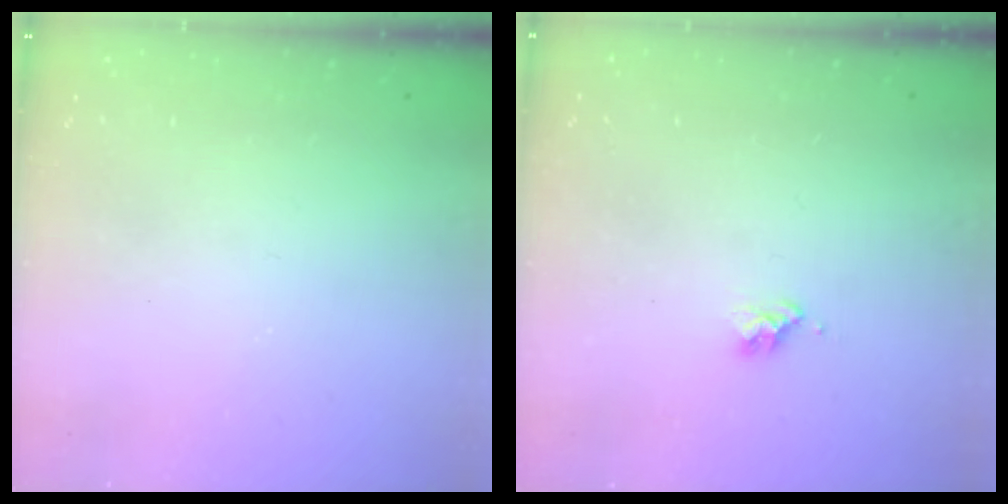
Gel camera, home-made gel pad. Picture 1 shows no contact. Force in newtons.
{"total": 2.7, "press": 2.7, "slide": 0.3}